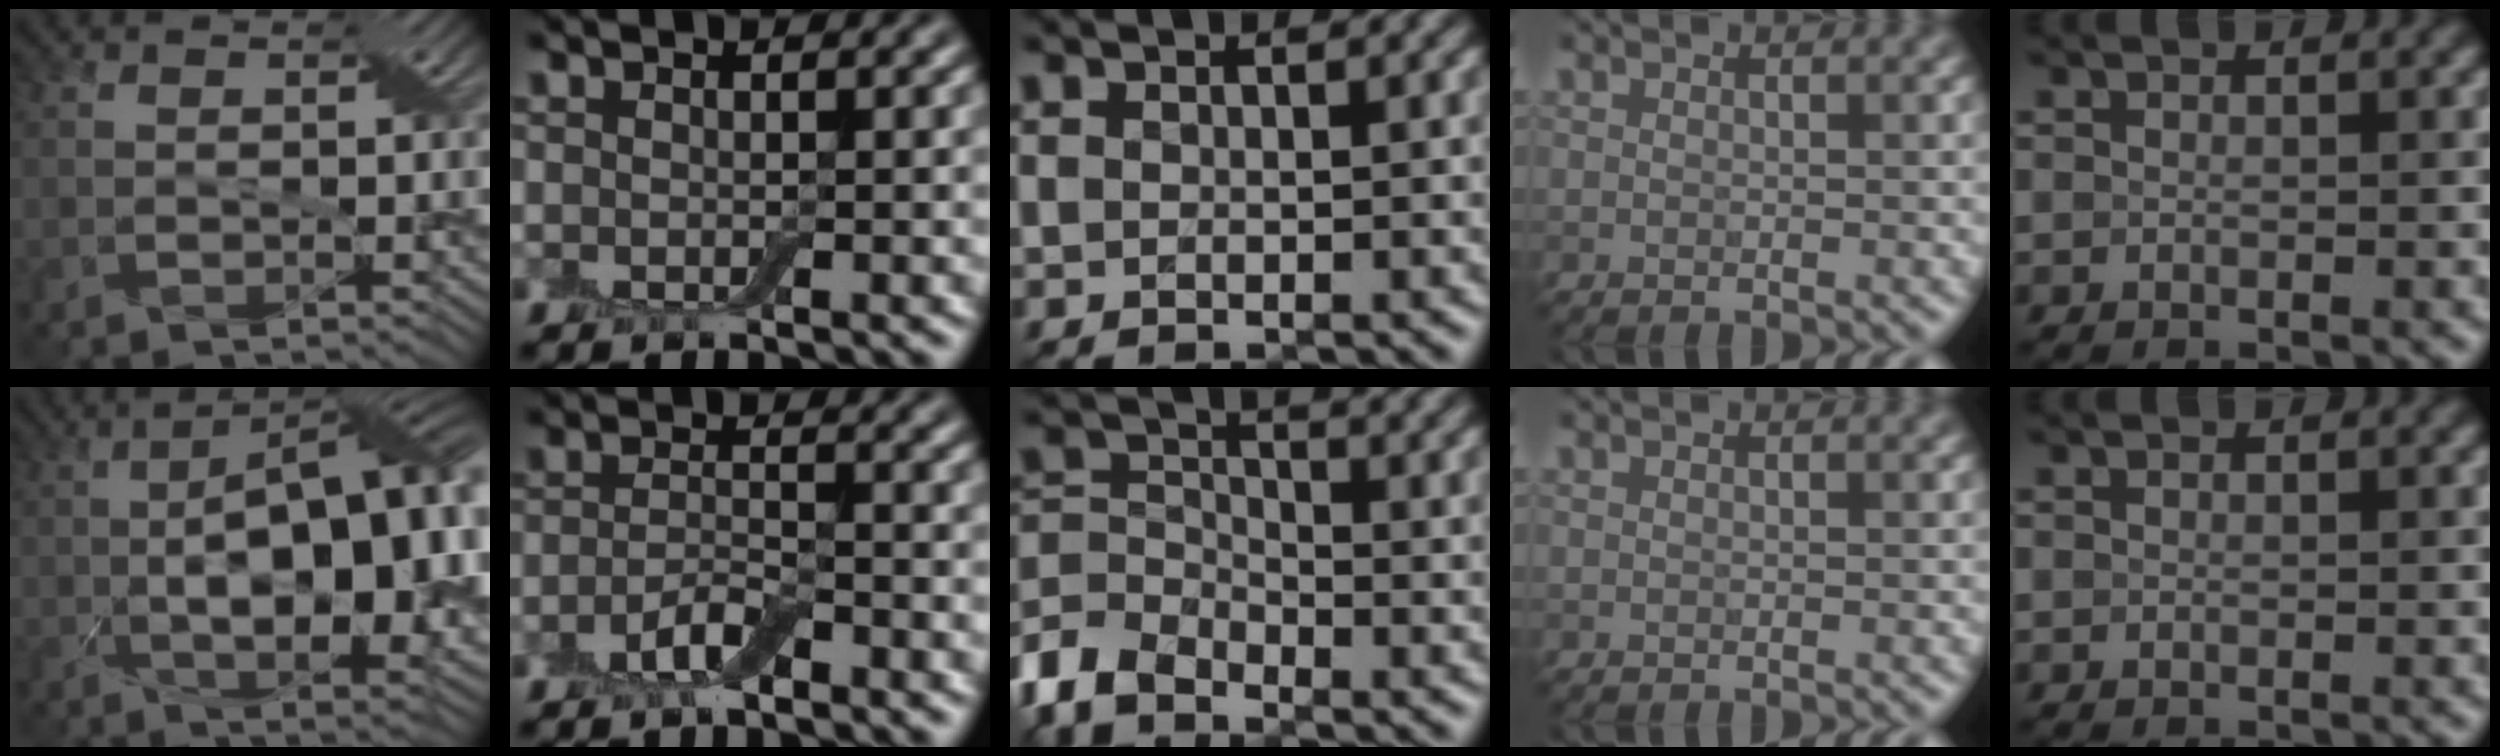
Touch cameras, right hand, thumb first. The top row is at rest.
{"thumb": {"total": 16.1, "force": [-0.2, 7.0, 14.5], "torque": [-0.209, 0.010, -0.002]}, "index": {"total": 2.6, "force": [-1.6, 0.8, 1.9], "torque": [-0.040, 0.004, -0.037]}, "middle": {"total": 4.7, "force": [-3.4, 2.2, 2.4], "torque": [-0.054, -0.004, -0.086]}}